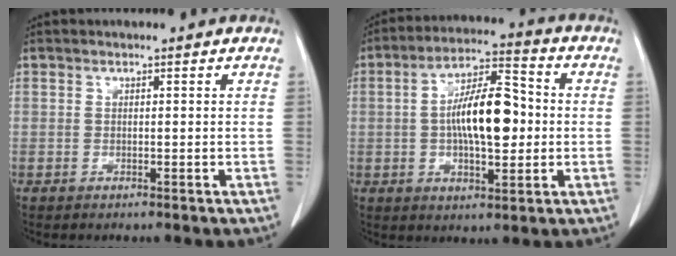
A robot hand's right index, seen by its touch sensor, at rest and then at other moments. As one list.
[{"total": 12.1, "force": [-0.1, 4.1, 11.4], "torque": [-0.207, 0.019, -0.003]}]